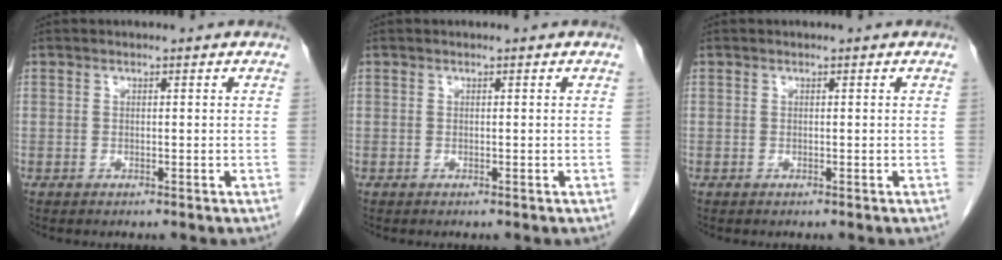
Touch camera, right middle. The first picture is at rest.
{"total": 0.0}
{"total": 0.0}